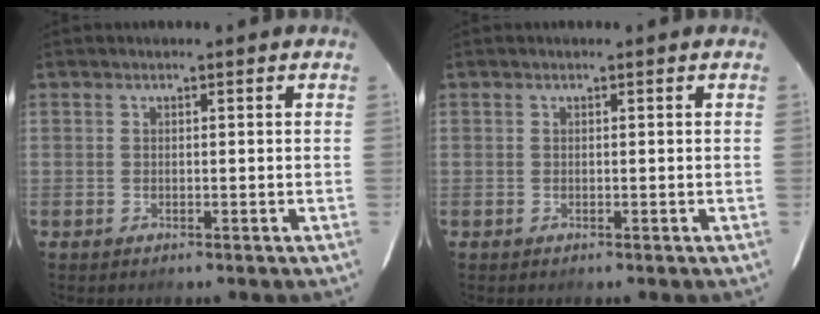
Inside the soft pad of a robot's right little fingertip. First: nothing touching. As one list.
[{"total": 0.0}]